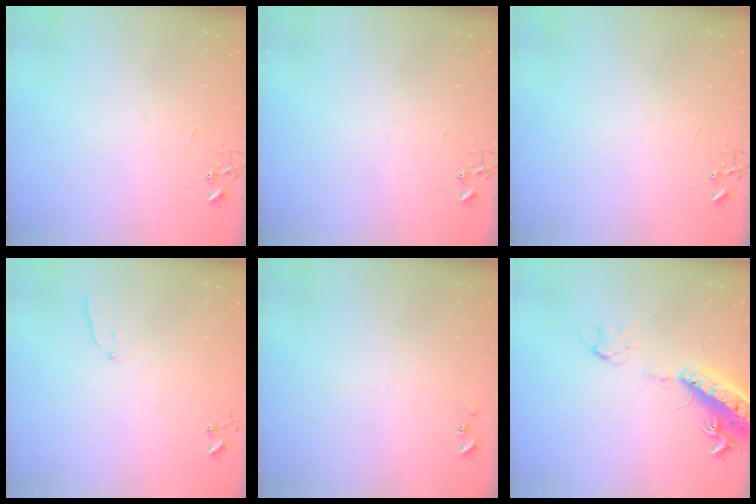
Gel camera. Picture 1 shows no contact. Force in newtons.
{"total": 0.0}
{"total": 0.0}
{"total": 4.8, "press": 4.7, "slide": 1.0}
{"total": 6.0, "press": 5.9, "slide": 0.6}
{"total": 16.2, "press": 15.7, "slide": 3.7}